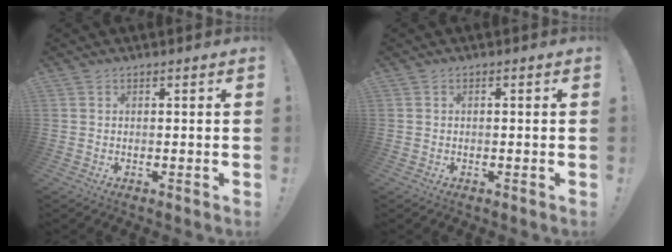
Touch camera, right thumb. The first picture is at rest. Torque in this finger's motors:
{"motor_torque": [-0.09, -0.09, 0.10, -0.12, 0.03]}